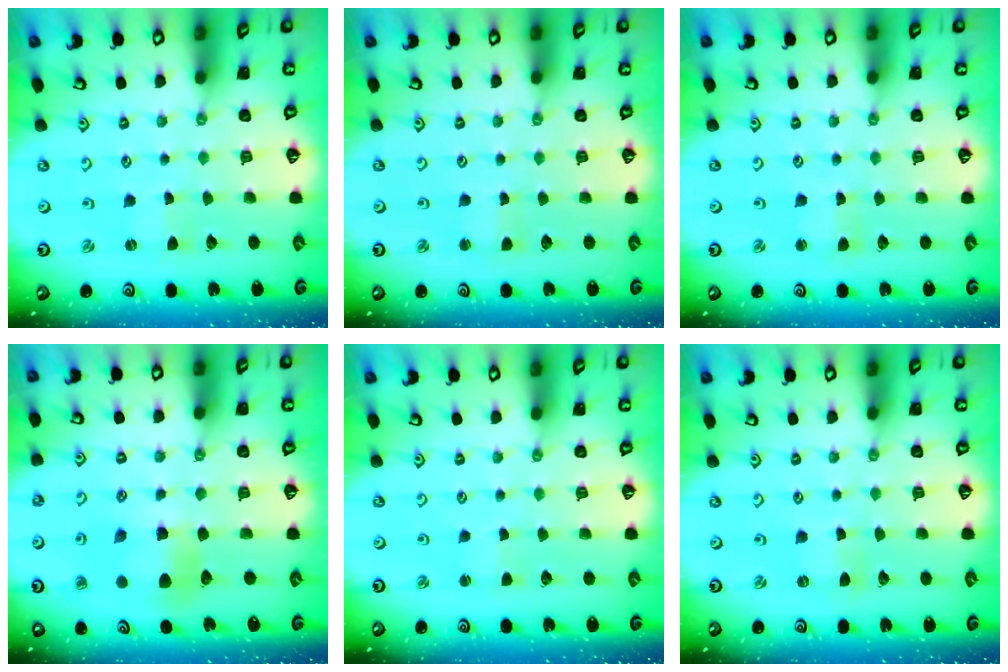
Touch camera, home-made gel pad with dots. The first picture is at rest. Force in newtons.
{"total": 2.3, "press": 2.3, "slide": 0.4}
{"total": 2.2, "press": 2.2, "slide": 0.2}
{"total": 7.2, "press": 7.2, "slide": 0.6}
{"total": 1.8, "press": 1.8, "slide": 0.3}
{"total": 0.0}